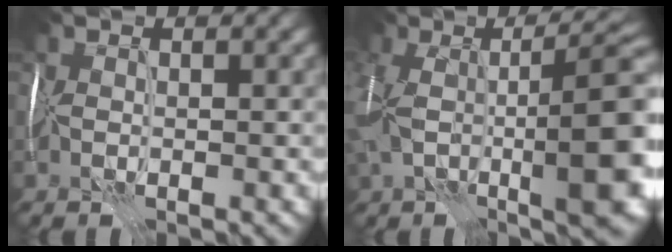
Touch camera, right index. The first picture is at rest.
{"total": 11.9, "force": [0.2, 3.8, 11.2], "torque": [-0.188, 0.001, 0.008]}